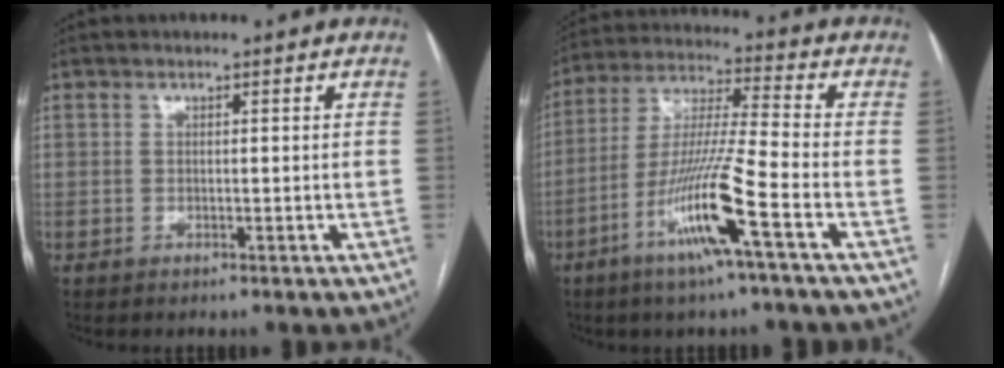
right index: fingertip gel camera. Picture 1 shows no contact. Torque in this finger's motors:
{"motor_torque": [1.86, -0.28, 0.96, 0.21]}